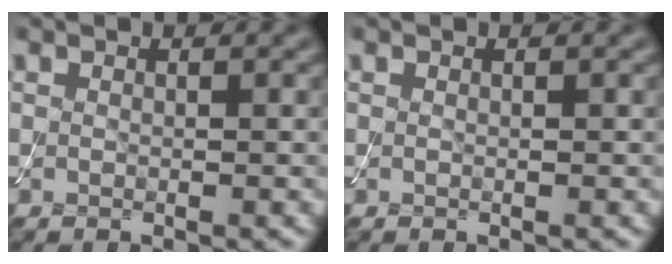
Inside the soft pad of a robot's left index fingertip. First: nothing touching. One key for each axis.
{"total": 0.0}